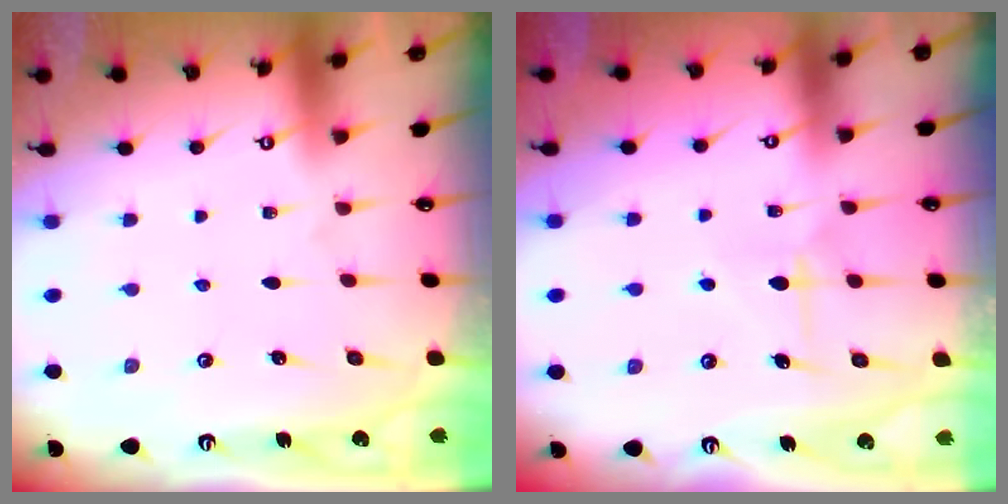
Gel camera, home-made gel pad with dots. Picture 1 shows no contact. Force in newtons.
{"total": 6.5, "press": 6.5, "slide": 0.4}